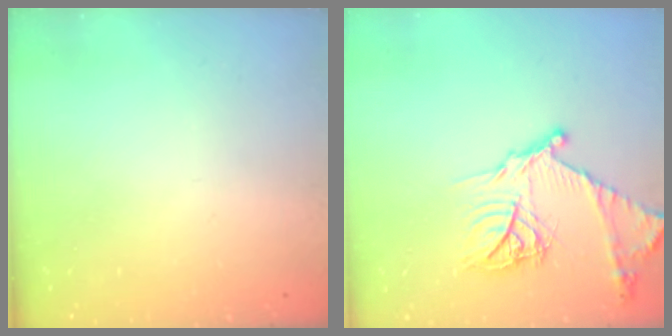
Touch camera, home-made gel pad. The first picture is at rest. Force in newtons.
{"total": 19.1, "press": 19.0, "slide": 1.7}